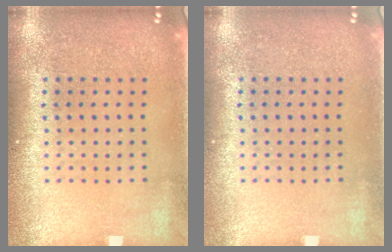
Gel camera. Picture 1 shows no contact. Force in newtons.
{"total": 0.0}